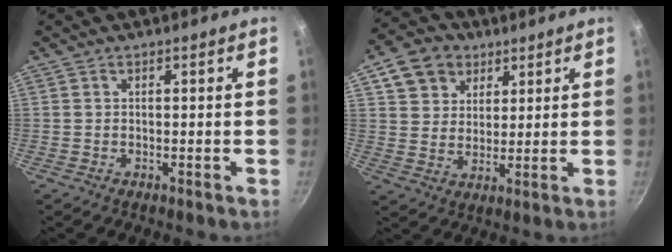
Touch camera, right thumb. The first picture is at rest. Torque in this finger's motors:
{"motor_torque": [-0.59, 0.72, -0.36, 0.04, 0.12]}